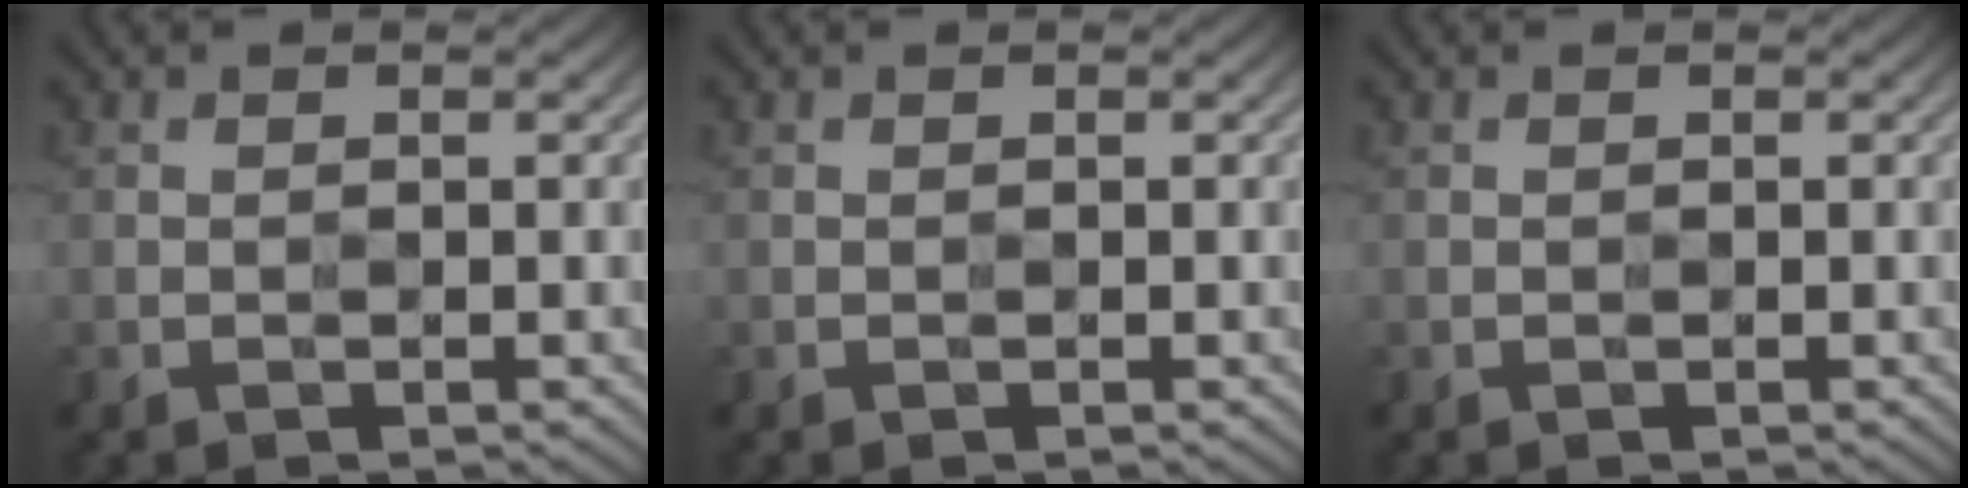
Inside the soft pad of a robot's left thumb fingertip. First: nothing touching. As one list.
[{"total": 0.0}, {"total": 0.0}]